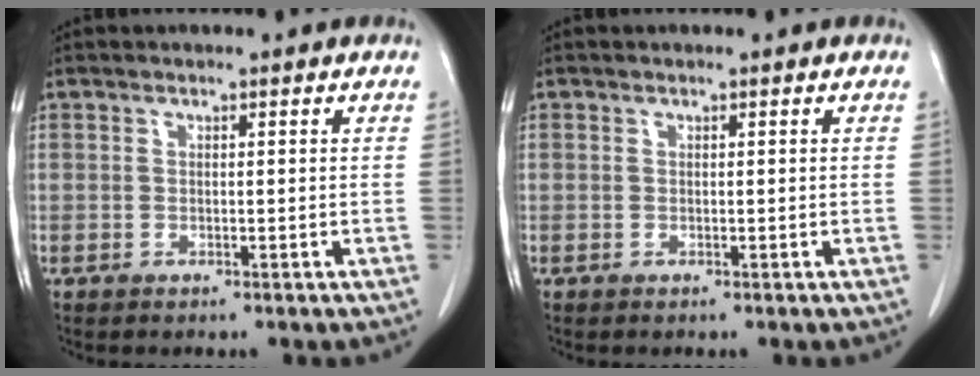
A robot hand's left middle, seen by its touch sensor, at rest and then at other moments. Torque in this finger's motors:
{"motor_torque": [0.00, 0.00, 0.00, 0.00]}